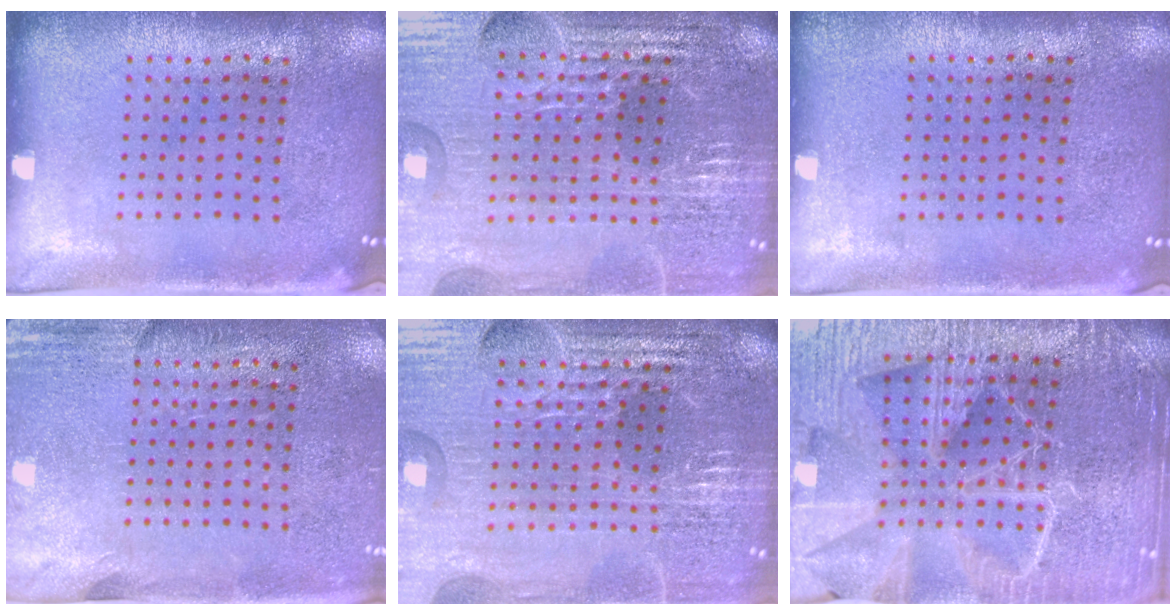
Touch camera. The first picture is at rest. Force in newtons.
{"total": 5.0, "press": 4.7, "slide": 1.7}
{"total": 0.0}
{"total": 2.7, "press": 2.4, "slide": 1.4}
{"total": 5.0, "press": 4.7, "slide": 1.7}
{"total": 5.1, "press": 4.7, "slide": 2.1}